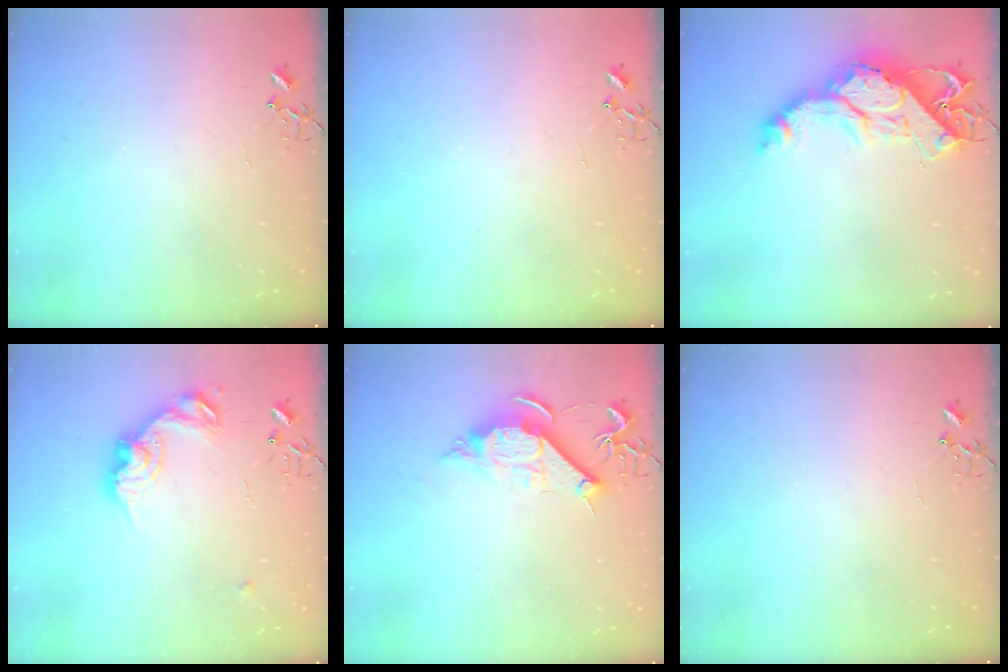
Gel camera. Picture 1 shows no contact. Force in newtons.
{"total": 0.0}
{"total": 17.2, "press": 17.2, "slide": 1.0}
{"total": 13.8, "press": 13.8, "slide": 0.4}
{"total": 10.2, "press": 10.2, "slide": 0.6}
{"total": 0.0}